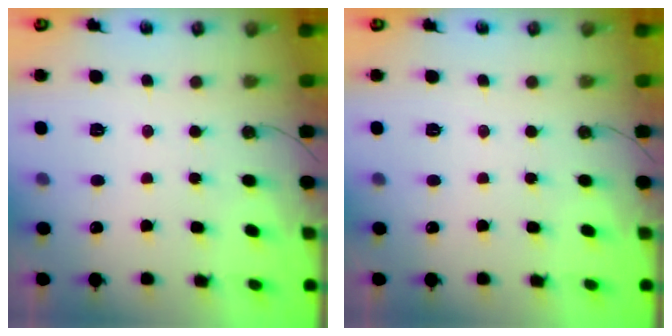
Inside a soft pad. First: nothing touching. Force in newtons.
{"total": 0.0}